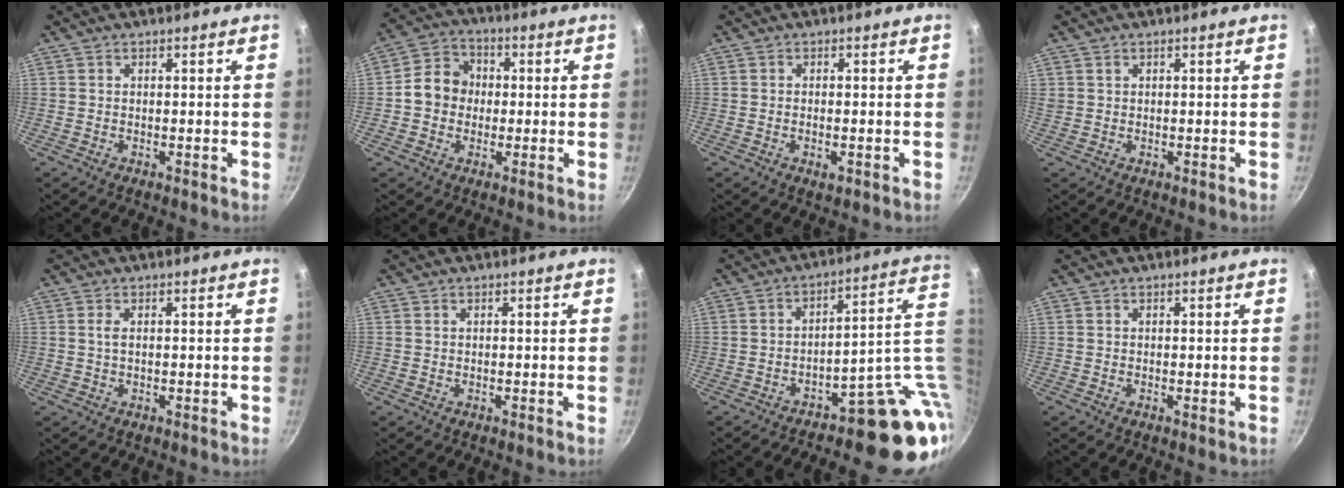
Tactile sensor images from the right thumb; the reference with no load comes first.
{"total": 8.5, "force": [-0.2, 7.4, 4.2], "torque": [-0.040, 0.021, -0.022]}
{"total": 2.1, "force": [-0.7, 0.9, 1.8], "torque": [-0.034, -0.001, -0.013]}
{"total": 0.8, "force": [0.4, 0.6, 0.2], "torque": [0.000, 0.005, 0.009]}
{"total": 1.3, "force": [0.2, 0.5, 1.2], "torque": [-0.023, 0.001, 0.004]}
{"total": 0.0}
{"total": 14.4, "force": [-1.9, 7.1, 12.4], "torque": [-0.088, 0.027, -0.023]}
{"total": 0.0}